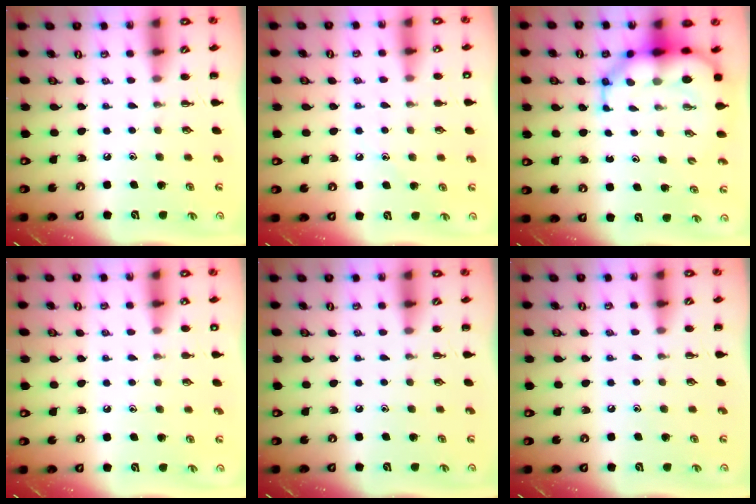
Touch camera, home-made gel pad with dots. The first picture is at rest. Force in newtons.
{"total": 8.1, "press": 7.8, "slide": 2.1}
{"total": 10.0, "press": 9.6, "slide": 2.9}
{"total": 1.1, "press": 1.1, "slide": 0.2}
{"total": 0.0}
{"total": 3.6, "press": 3.4, "slide": 1.1}